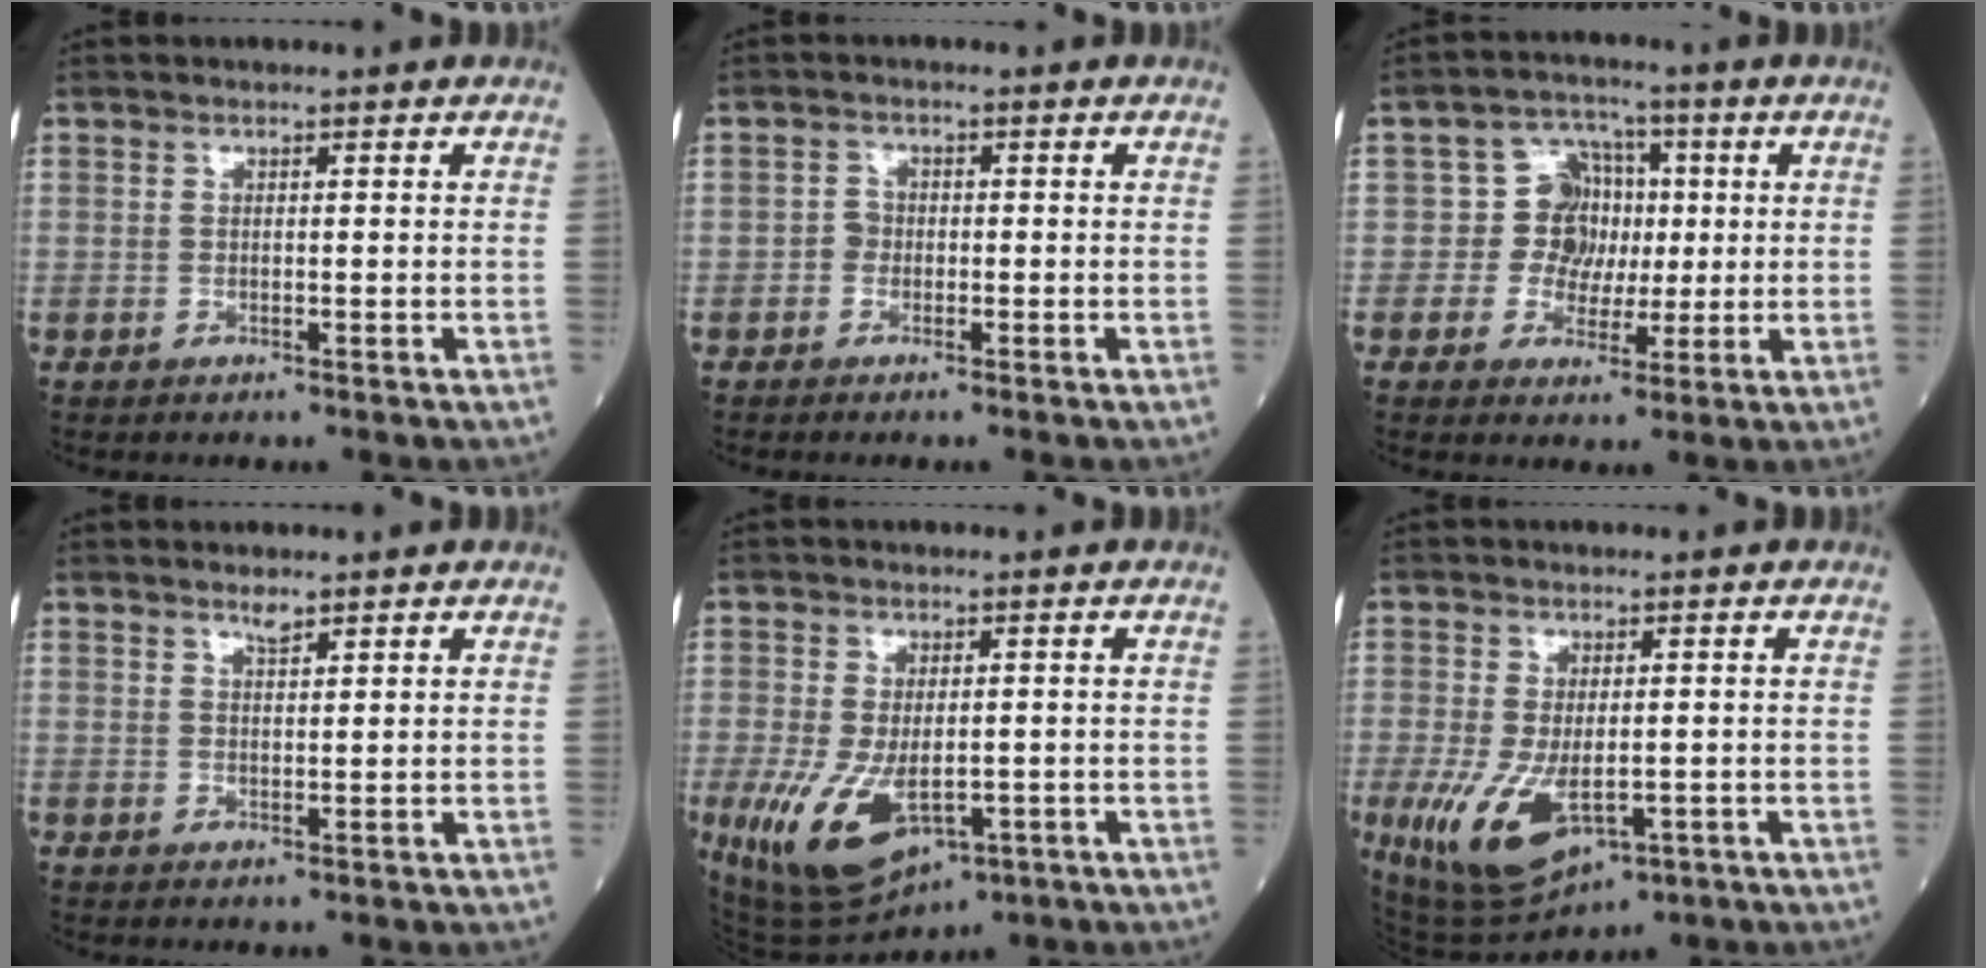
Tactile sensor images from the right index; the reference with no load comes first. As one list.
[{"total": 1.4, "force": [-0.8, 1.1, 0.3], "torque": [0.000, 0.007, -0.018]}, {"total": 6.9, "force": [0.3, 6.2, 2.9], "torque": [-0.043, 0.026, 0.004]}, {"total": 1.5, "force": [1.3, 0.2, 0.8], "torque": [-0.018, -0.001, 0.024]}, {"total": 12.2, "force": [-4.5, 6.2, 9.5], "torque": [-0.184, -0.019, -0.059]}, {"total": 11.1, "force": [-3.7, 5.3, 9.0], "torque": [-0.172, -0.021, -0.048]}]